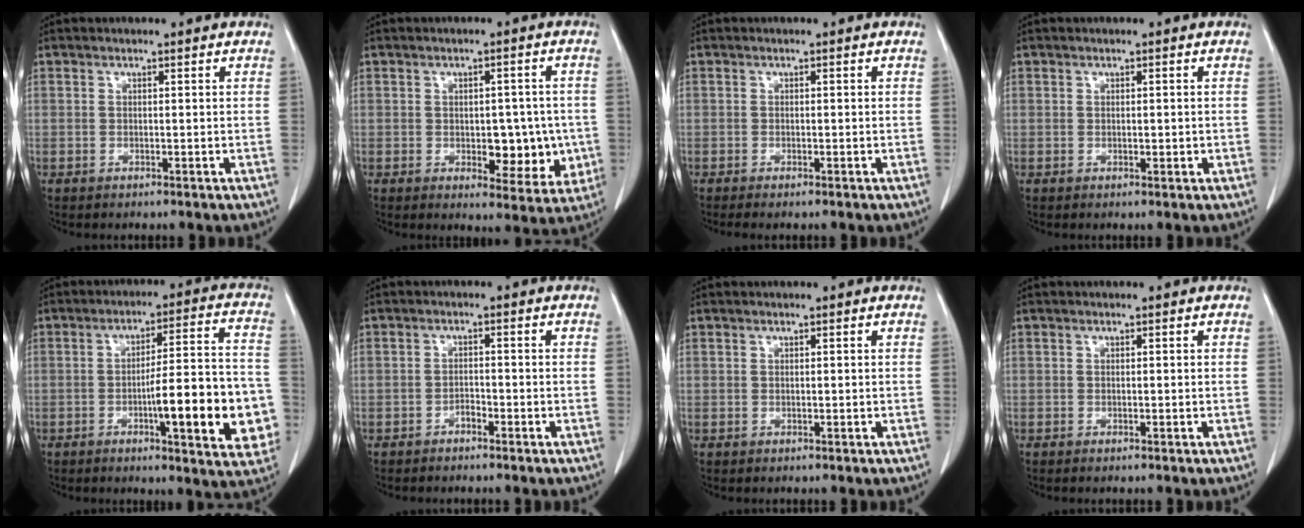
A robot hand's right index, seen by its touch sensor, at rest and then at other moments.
{"total": 7.8, "force": [-1.1, 4.2, 6.5], "torque": [-0.060, 0.006, -0.003]}
{"total": 1.1, "force": [-0.9, 0.0, 0.7], "torque": [-0.012, -0.003, -0.013]}
{"total": 0.9, "force": [0.0, 0.6, 0.6], "torque": [-0.007, 0.000, 0.003]}
{"total": 15.8, "force": [-4.2, 2.8, 14.9], "torque": [-0.184, 0.017, -0.052]}
{"total": 1.4, "force": [-1.1, 0.4, 0.6], "torque": [-0.007, 0.004, -0.018]}
{"total": 0.0}
{"total": 0.0}